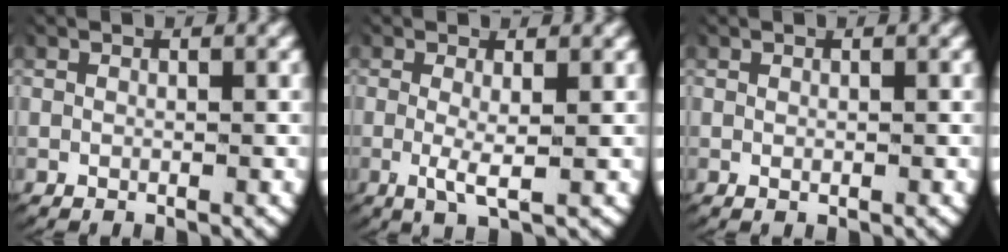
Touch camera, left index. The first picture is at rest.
{"total": 2.5, "force": [-0.2, 0.4, 2.5], "torque": [-0.063, -0.020, 0.004]}
{"total": 0.0}